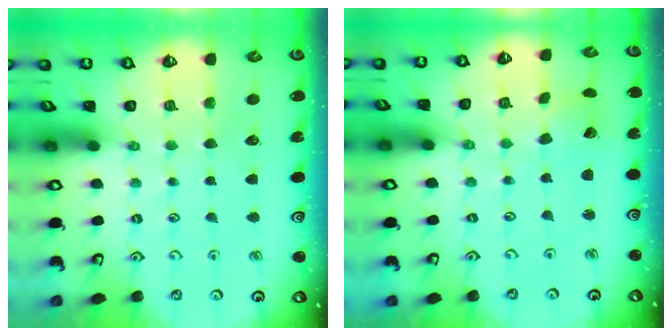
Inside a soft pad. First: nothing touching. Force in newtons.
{"total": 3.6, "press": 3.5, "slide": 0.4}